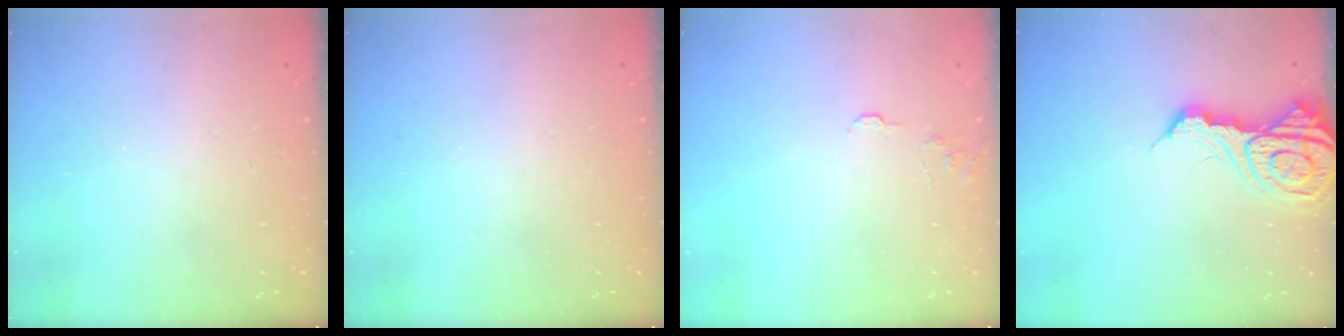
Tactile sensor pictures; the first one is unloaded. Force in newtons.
{"total": 0.0}
{"total": 5.0, "press": 4.9, "slide": 0.4}
{"total": 14.3, "press": 14.2, "slide": 1.6}